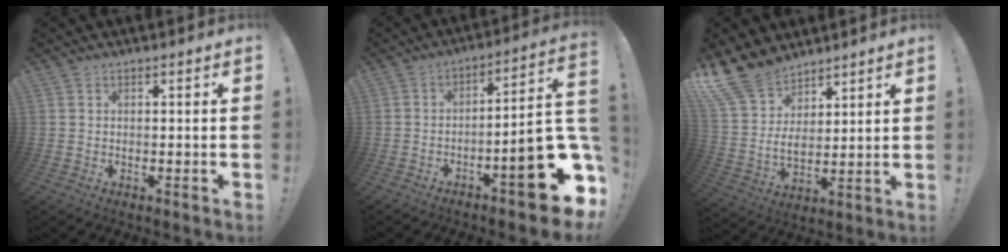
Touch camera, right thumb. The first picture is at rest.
{"total": 19.1, "force": [-8.6, 5.0, 16.4], "torque": [-0.194, 0.046, -0.129]}
{"total": 13.9, "force": [10.9, 7.1, 5.0], "torque": [-0.110, -0.077, 0.211]}